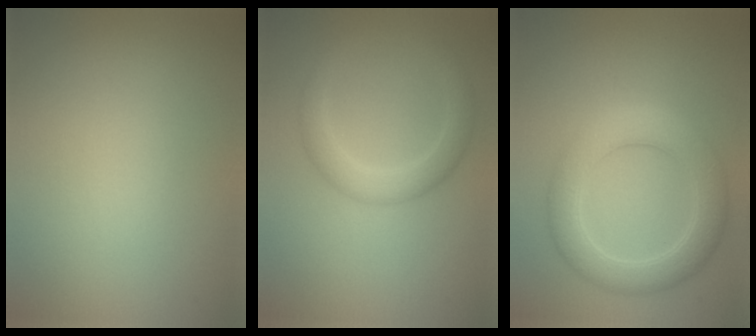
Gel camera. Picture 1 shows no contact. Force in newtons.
{"total": 2.7, "press": 2.7, "slide": 0.1}
{"total": 4.8, "press": 4.8, "slide": 0.2}